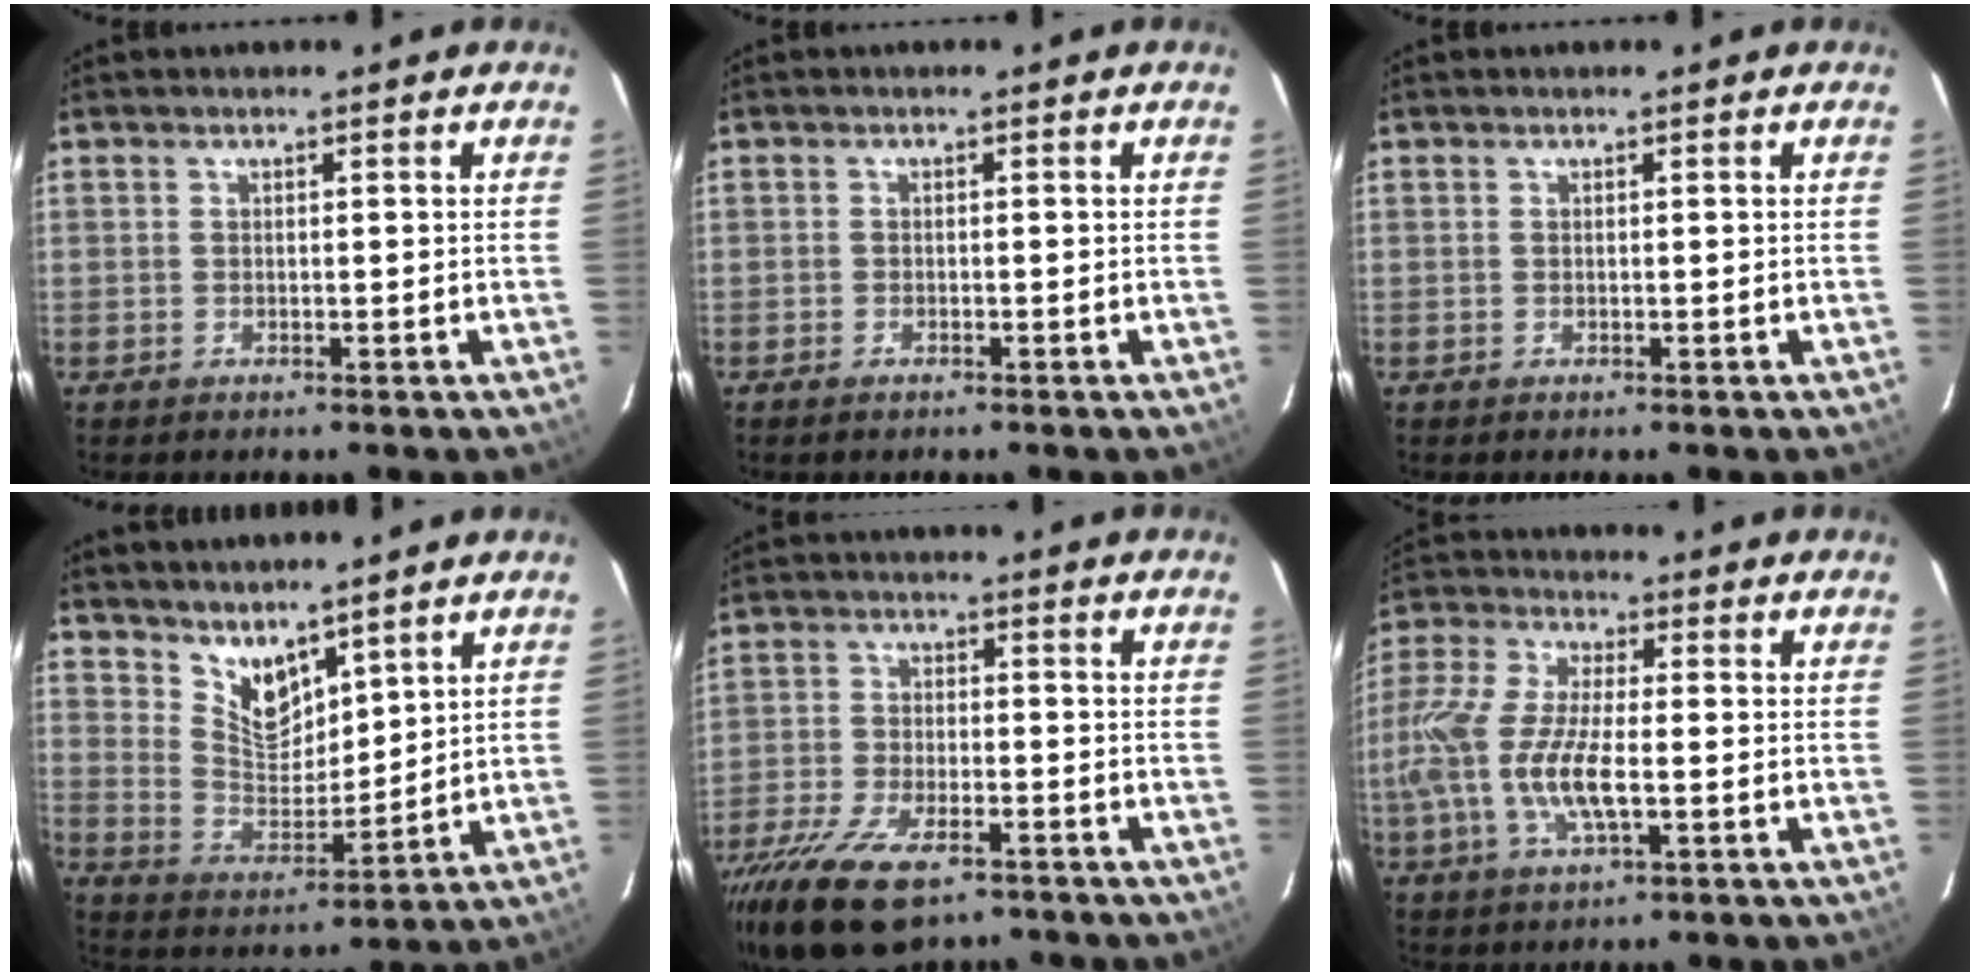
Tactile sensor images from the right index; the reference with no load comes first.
{"total": 1.1, "force": [-0.9, 0.4, 0.5], "torque": [-0.013, -0.002, -0.019]}
{"total": 0.0}
{"total": 8.1, "force": [6.5, 3.5, 3.4], "torque": [-0.052, -0.005, 0.131]}
{"total": 16.2, "force": [-11.0, 6.7, 9.9], "torque": [-0.221, -0.040, -0.196]}
{"total": 14.9, "force": [-2.7, 5.3, 13.6], "torque": [-0.291, -0.005, -0.059]}